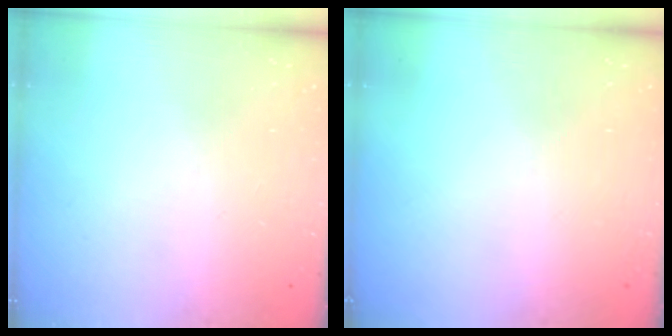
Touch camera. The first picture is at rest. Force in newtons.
{"total": 0.0}